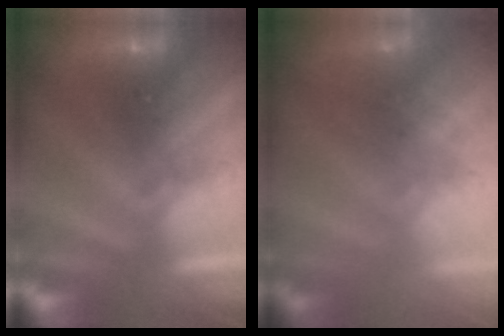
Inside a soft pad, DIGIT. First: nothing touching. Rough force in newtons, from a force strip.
{"total": 5.7}